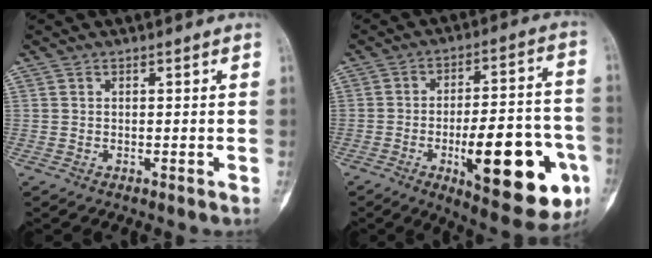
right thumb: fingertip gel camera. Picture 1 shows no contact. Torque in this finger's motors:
{"motor_torque": [2.55, 2.37, 1.70, -1.07, 0.54]}